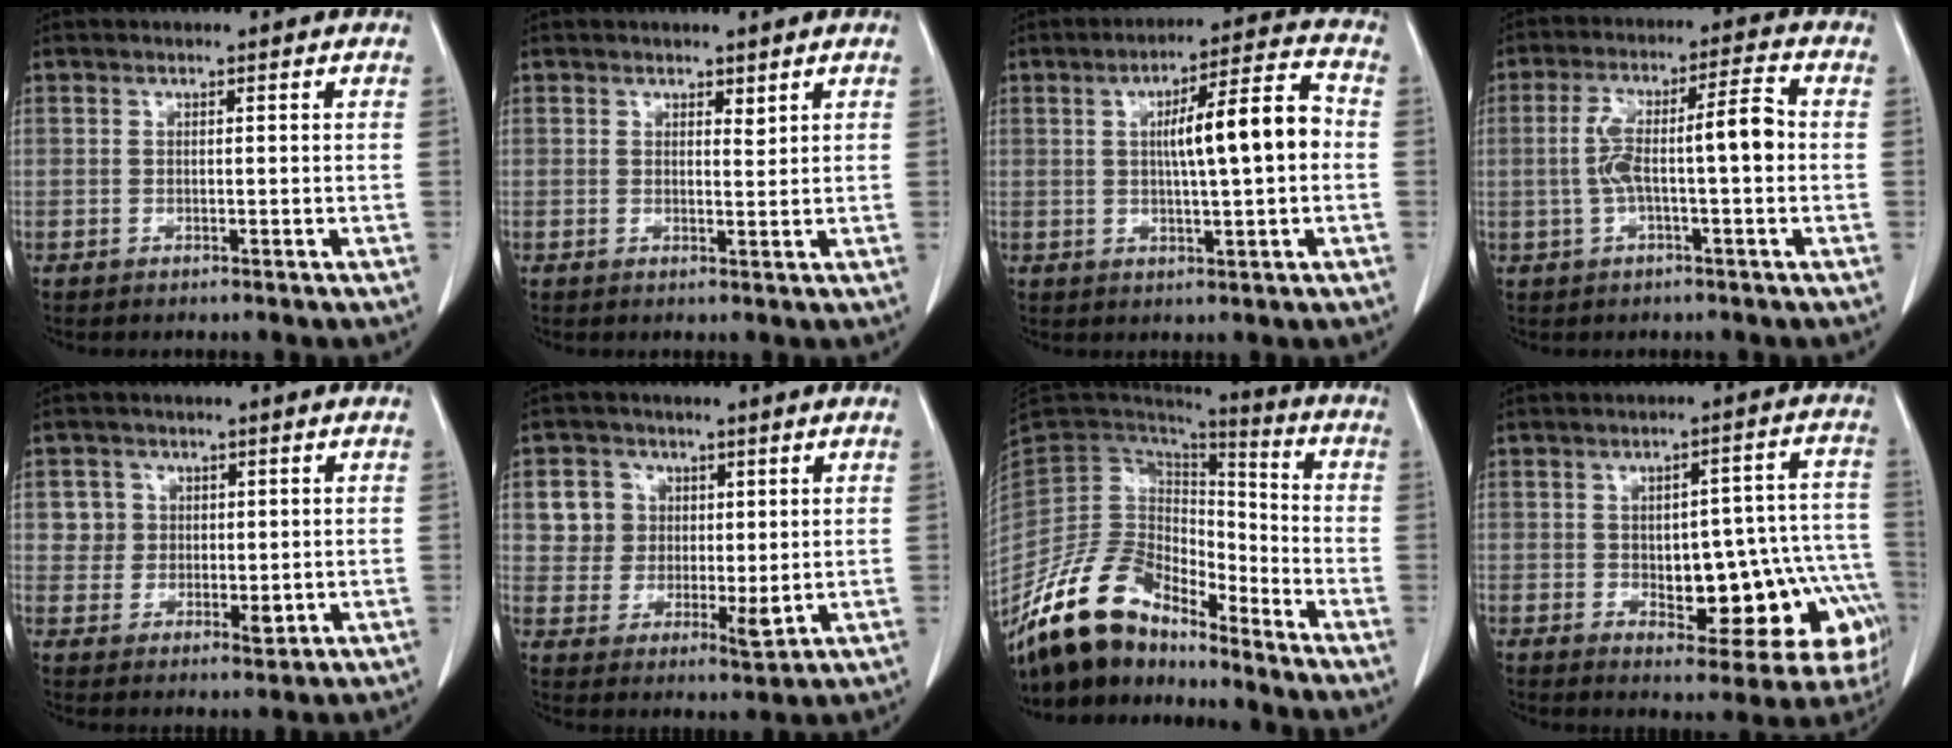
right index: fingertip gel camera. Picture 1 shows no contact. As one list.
[{"total": 1.4, "force": [1.1, 0.5, 0.6], "torque": [-0.007, -0.007, 0.017]}, {"total": 10.7, "force": [0.6, 1.4, 10.6], "torque": [-0.161, 0.024, 0.007]}, {"total": 9.0, "force": [-0.6, 1.6, 8.8], "torque": [-0.162, 0.033, -0.011]}, {"total": 4.9, "force": [1.4, 4.6, 0.9], "torque": [-0.002, 0.001, 0.026]}, {"total": 7.7, "force": [2.9, 6.7, 2.6], "torque": [-0.047, 0.011, 0.061]}, {"total": 14.7, "force": [-12.5, 5.7, 5.0], "torque": [-0.096, 0.041, -0.239]}, {"total": 17.3, "force": [-4.4, 8.0, 14.7], "torque": [-0.109, 0.044, -0.036]}]